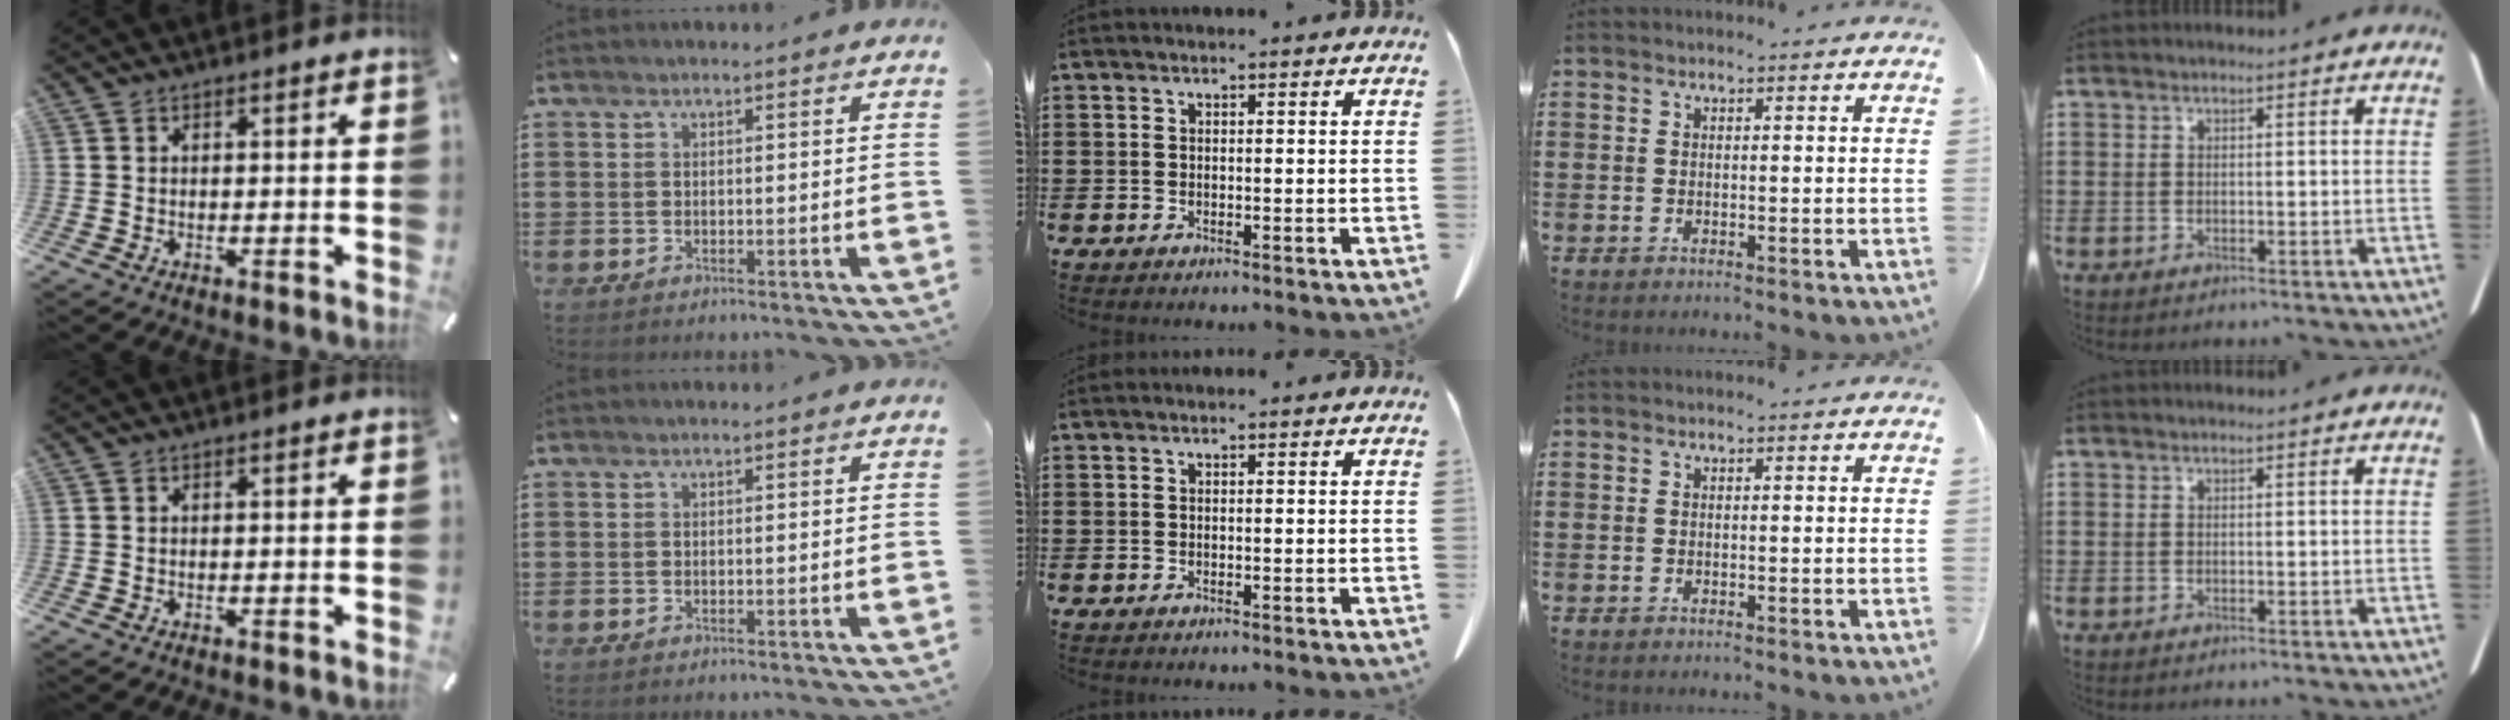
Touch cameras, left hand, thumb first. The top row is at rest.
{}